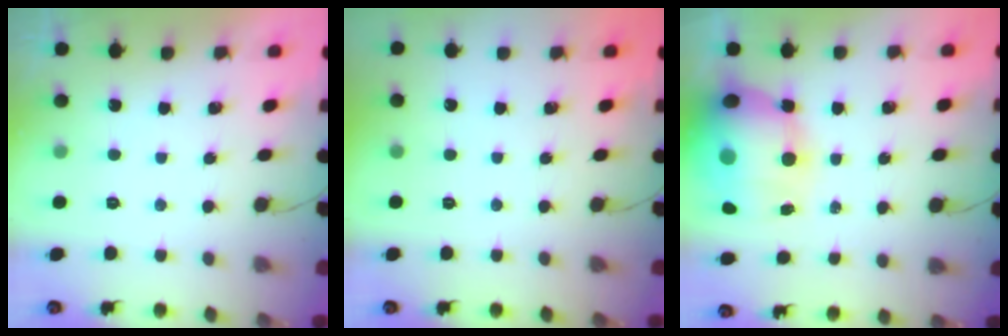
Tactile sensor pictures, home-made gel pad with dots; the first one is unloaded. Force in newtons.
{"total": 0.0}
{"total": 20.4, "press": 19.8, "slide": 4.8}